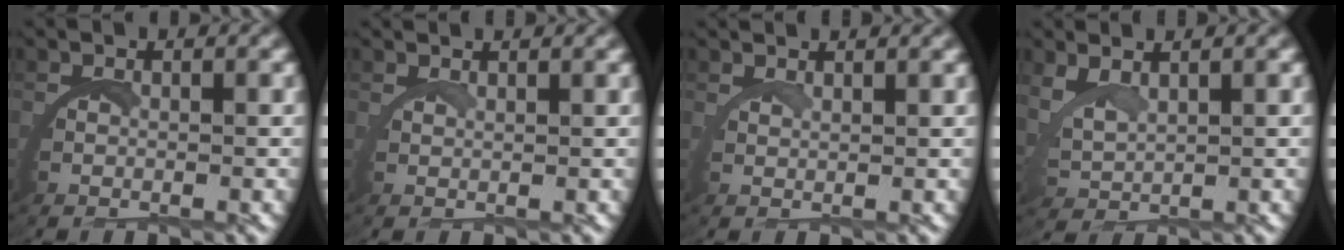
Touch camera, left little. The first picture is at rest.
{"total": 1.9, "force": [1.6, -1.0, 0.0], "torque": [0.002, 0.005, 0.028]}
{"total": 2.3, "force": [2.0, -1.1, 0.0], "torque": [0.000, 0.004, 0.034]}
{"total": 2.3, "force": [2.0, 0.7, 1.0], "torque": [-0.046, -0.007, 0.049]}